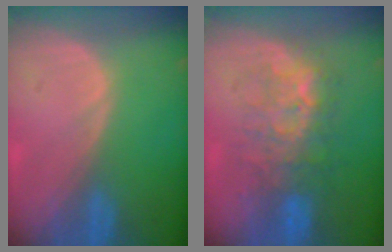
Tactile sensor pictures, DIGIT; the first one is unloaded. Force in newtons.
{"total": 7.9, "press": 7.8, "slide": 1.5}